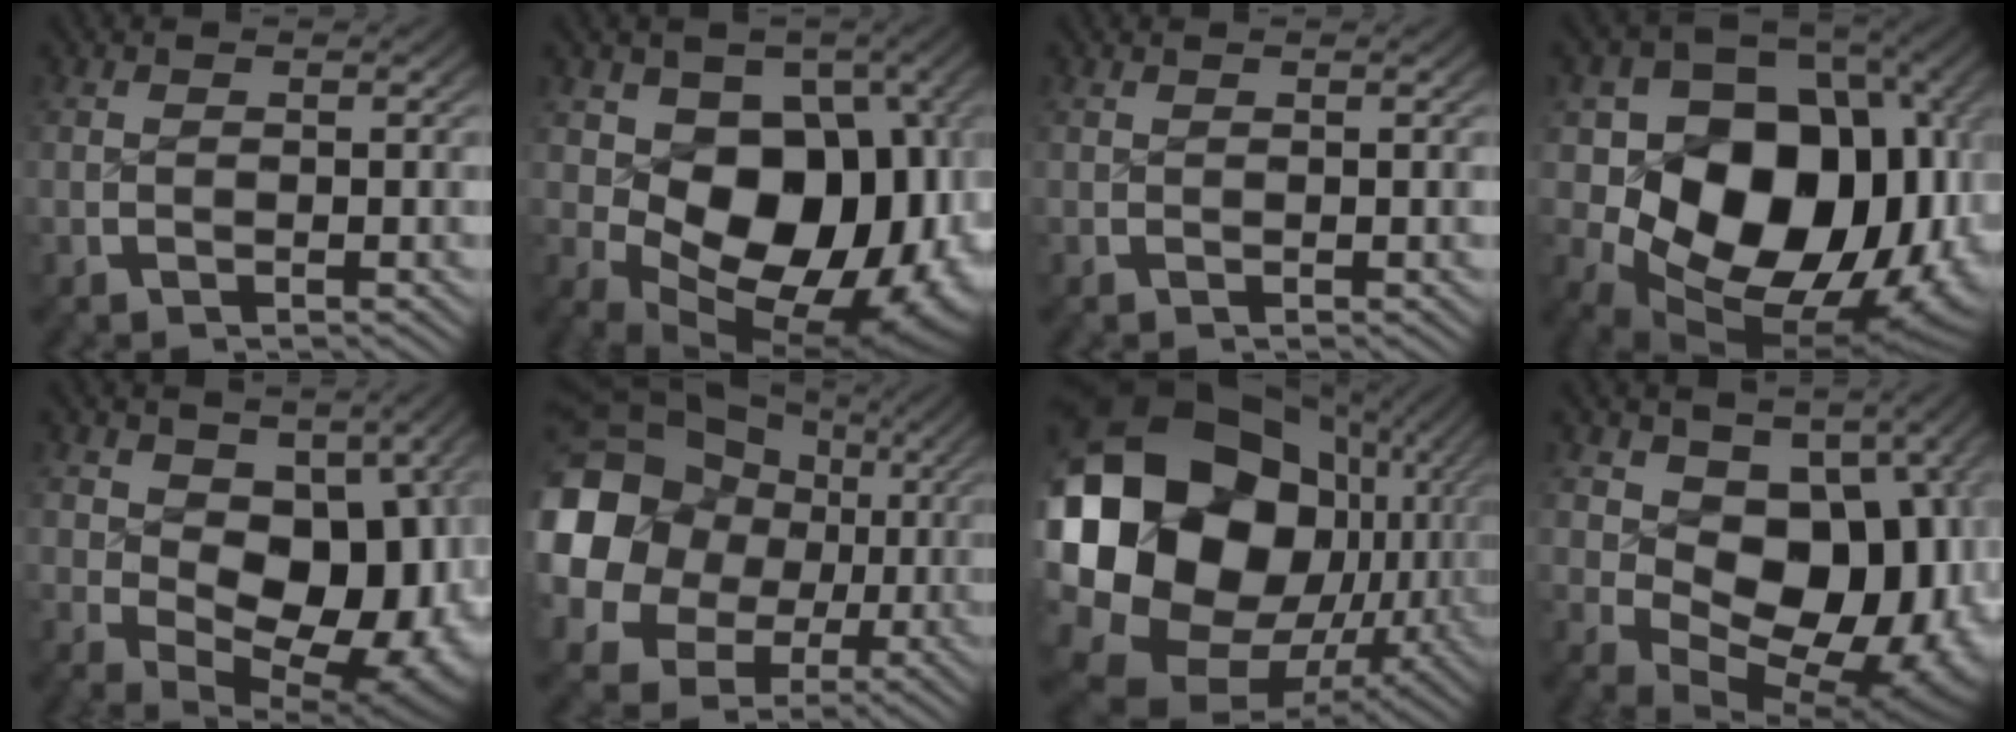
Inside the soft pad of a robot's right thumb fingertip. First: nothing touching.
{"total": 19.6, "force": [-1.1, 13.4, 14.3], "torque": [-0.245, -0.078, 0.023]}
{"total": 0.0}
{"total": 25.4, "force": [-2.0, 17.9, 18.0], "torque": [-0.305, -0.068, -0.004]}
{"total": 13.0, "force": [0.0, 8.9, 9.6], "torque": [-0.161, -0.066, 0.033]}
{"total": 16.5, "force": [0.1, 14.1, 8.6], "torque": [-0.221, -0.066, 0.026]}
{"total": 30.2, "force": [-0.7, 21.4, 21.4], "torque": [-0.421, -0.068, 0.024]}
{"total": 15.4, "force": [-0.8, 10.7, 11.1], "torque": [-0.191, -0.070, 0.021]}